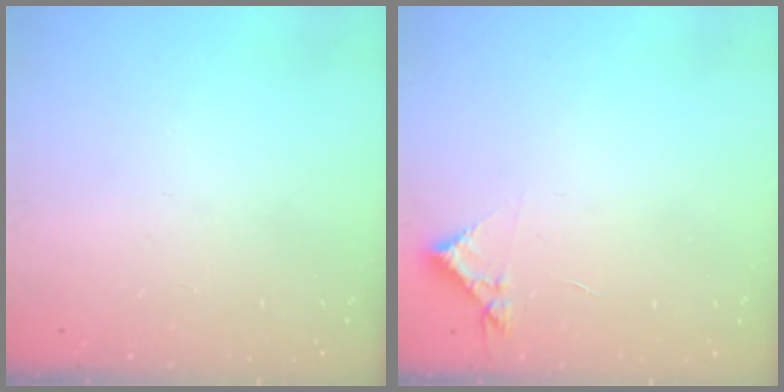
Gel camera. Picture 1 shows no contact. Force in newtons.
{"total": 4.1, "press": 4.1, "slide": 0.5}